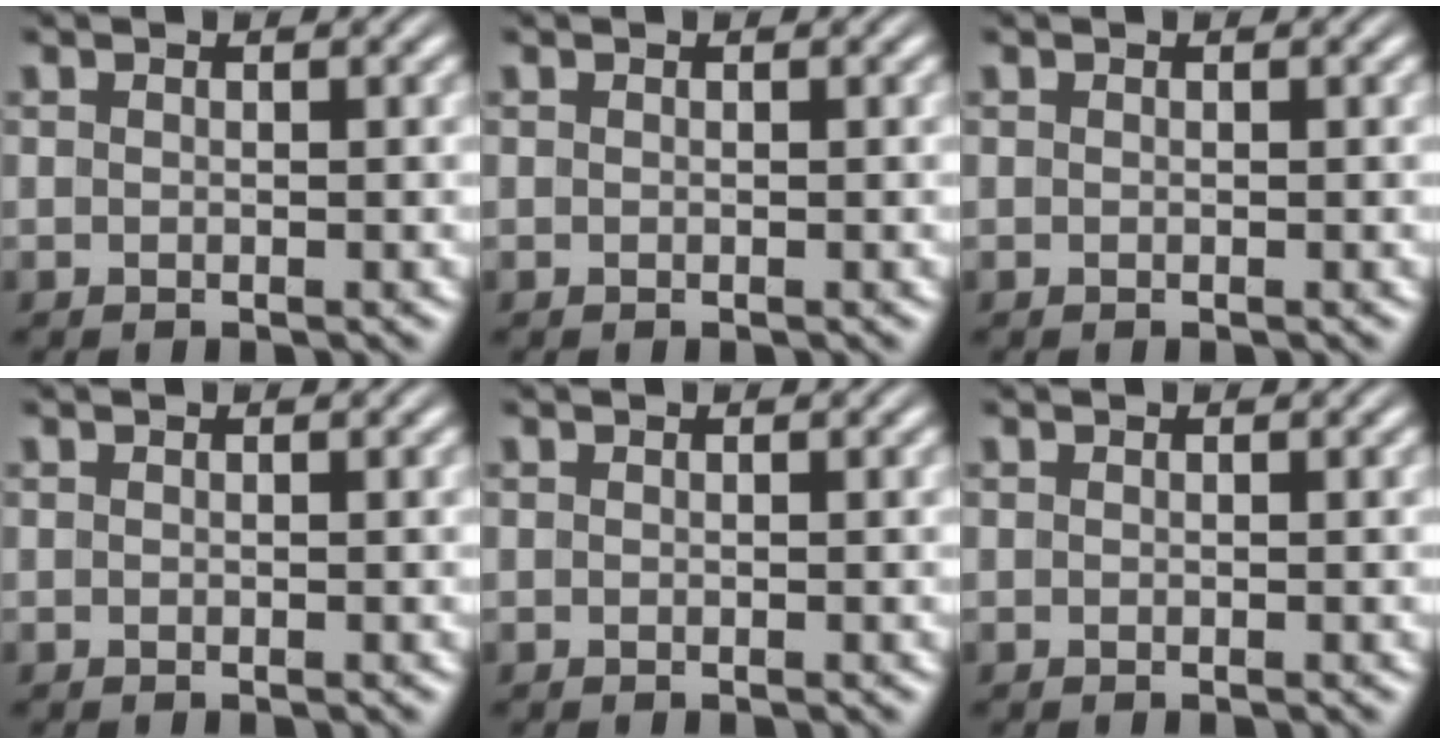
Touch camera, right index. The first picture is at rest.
{"total": 0.0}
{"total": 0.0}
{"total": 0.0}
{"total": 0.0}
{"total": 0.0}